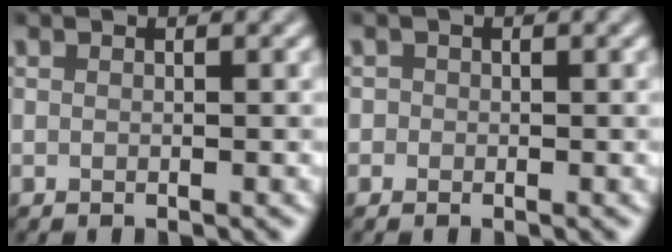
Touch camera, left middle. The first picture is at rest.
{"total": 0.6, "force": [-0.1, 0.6, 0.0], "torque": [0.006, -0.005, -0.003]}